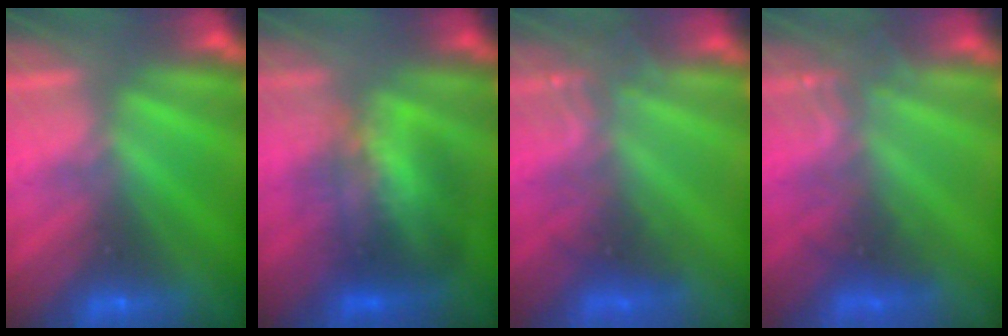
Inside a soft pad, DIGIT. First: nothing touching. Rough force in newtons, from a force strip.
{"total": 3.8}
{"total": 3.3}
{"total": 3.3}